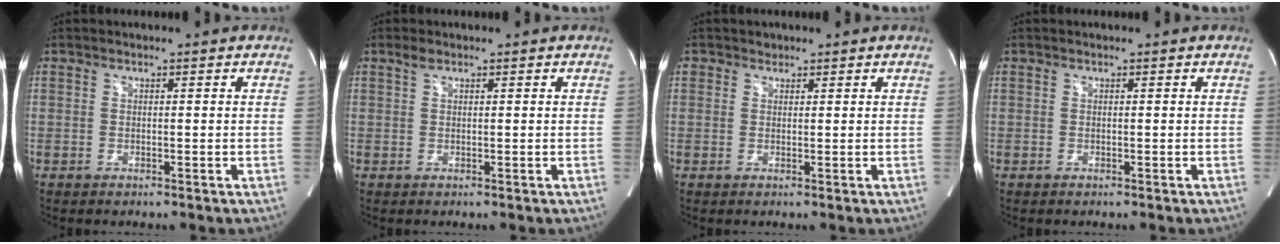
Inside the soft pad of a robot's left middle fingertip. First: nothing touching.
{"total": 1.0, "force": [0.8, 0.4, 0.6], "torque": [-0.016, 0.009, 0.017]}
{"total": 1.1, "force": [0.7, 0.9, 0.0], "torque": [0.007, -0.002, 0.008]}
{"total": 0.0}